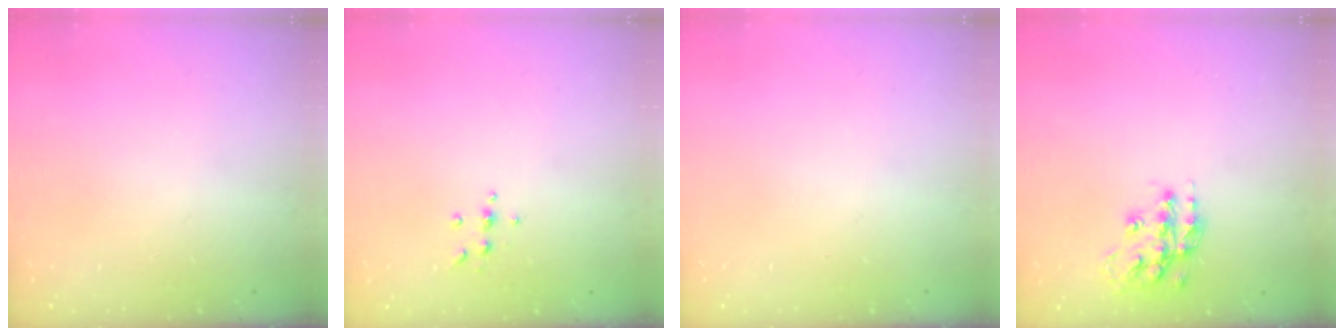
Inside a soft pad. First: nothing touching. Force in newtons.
{"total": 5.7, "press": 5.7, "slide": 0.5}
{"total": 0.0}
{"total": 15.0, "press": 15.0, "slide": 1.0}